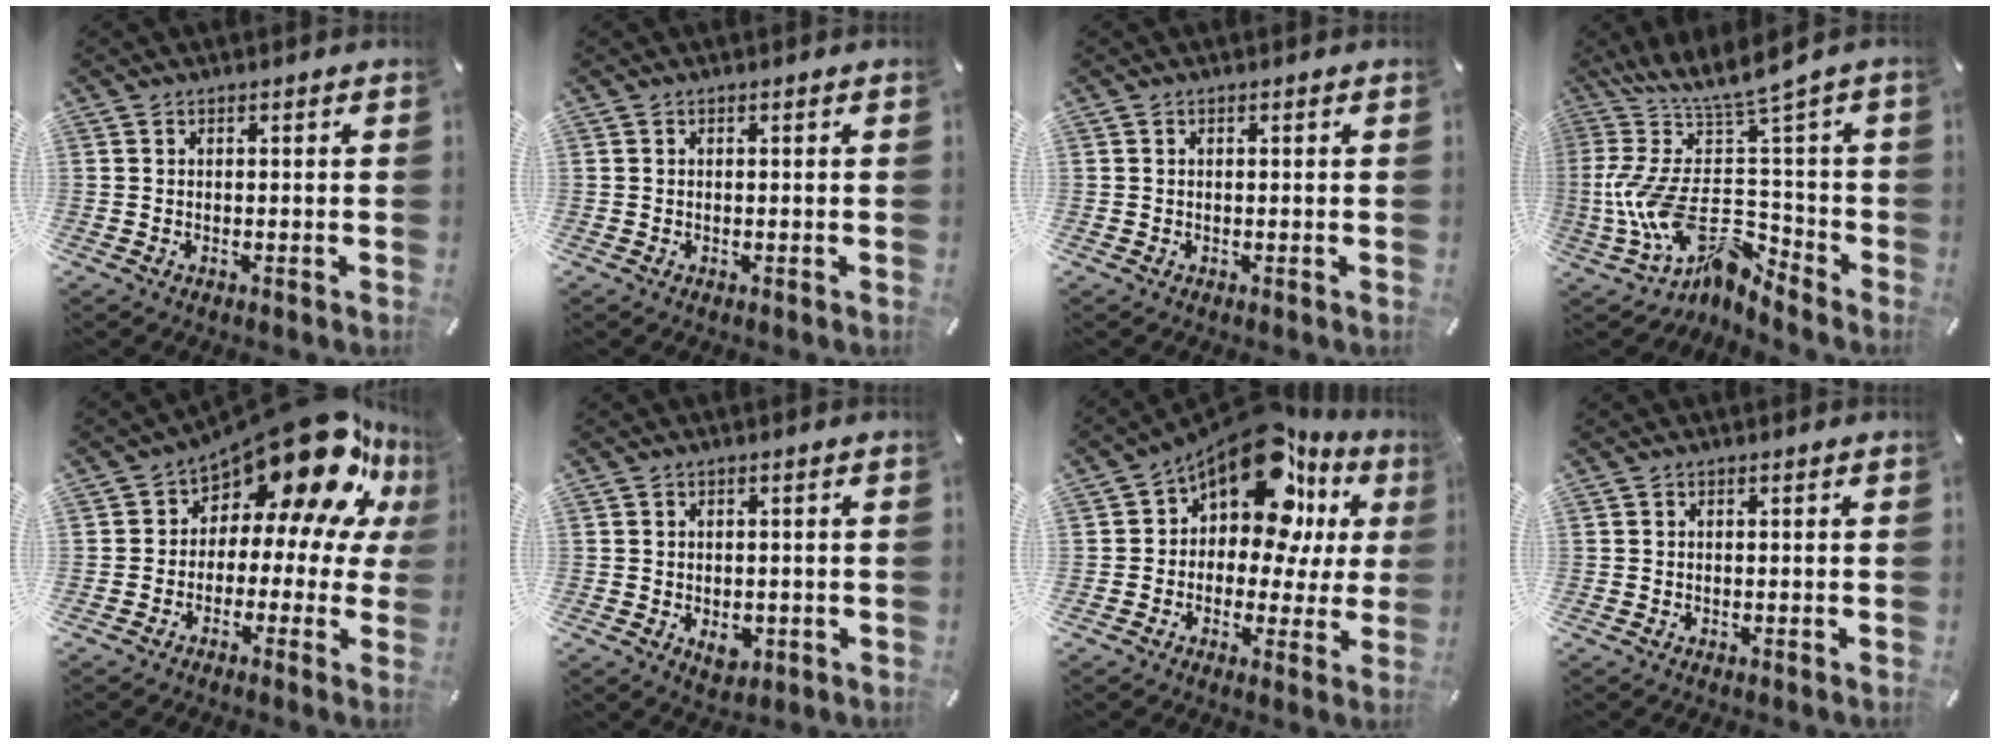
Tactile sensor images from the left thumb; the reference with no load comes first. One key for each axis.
{"total": 0.0}
{"total": 0.0}
{"total": 22.5, "fx": -3.2, "fy": 10.5, "fz": 19.7, "tx": -0.397, "ty": -0.001, "tz": -0.051}
{"total": 18.8, "fx": 11.4, "fy": 8.1, "fz": 12.4, "tx": -0.191, "ty": -0.087, "tz": 0.193}
{"total": 4.1, "fx": -1.1, "fy": 3.0, "fz": 2.5, "tx": -0.038, "ty": 0.001, "tz": -0.019}
{"total": 15.9, "fx": 9.5, "fy": 8.5, "fz": 9.4, "tx": -0.153, "ty": -0.076, "tz": 0.167}
{"total": 0.0}